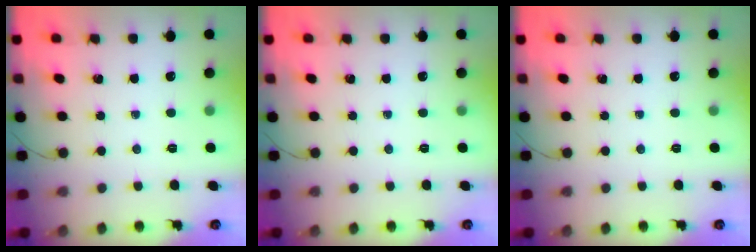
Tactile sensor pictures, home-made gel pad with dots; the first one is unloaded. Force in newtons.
{"total": 0.0}
{"total": 0.0}